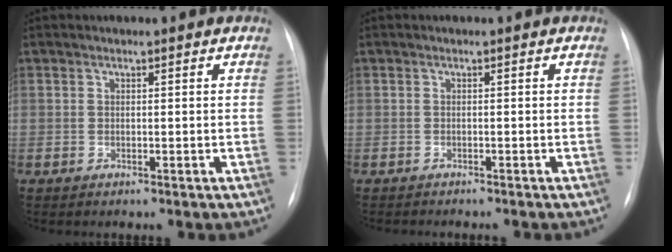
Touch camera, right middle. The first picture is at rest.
{"total": 3.5, "force": [-3.1, 0.4, 1.5], "torque": [-0.021, -0.007, -0.034]}